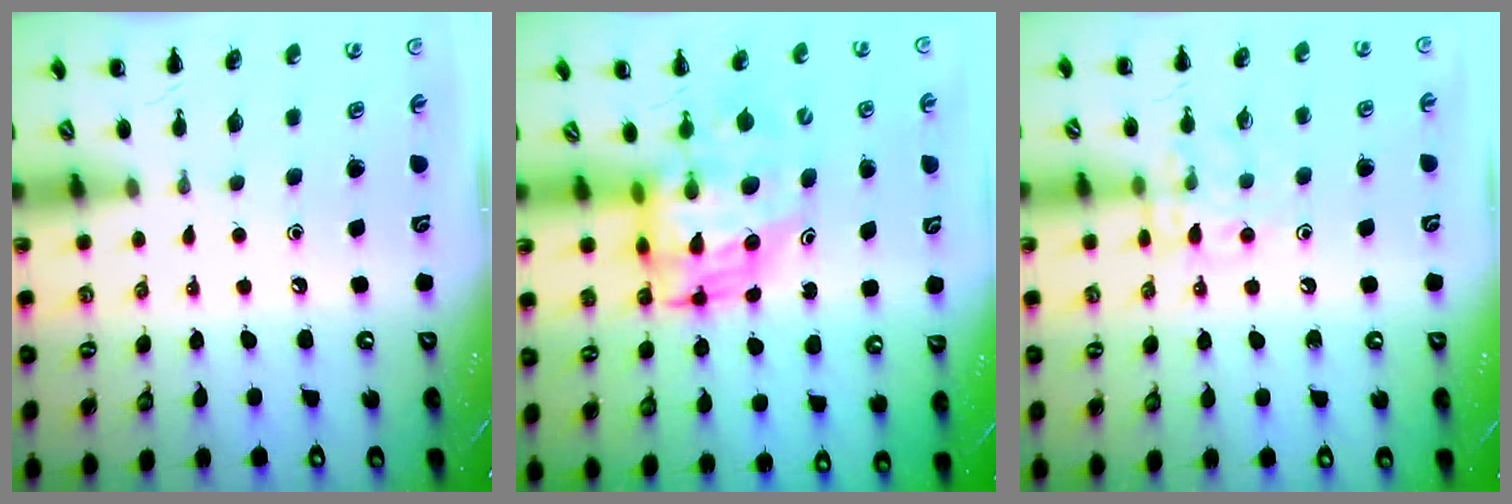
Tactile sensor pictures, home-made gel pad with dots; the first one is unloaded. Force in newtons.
{"total": 8.5, "press": 8.4, "slide": 1.4}
{"total": 9.7, "press": 9.5, "slide": 1.6}